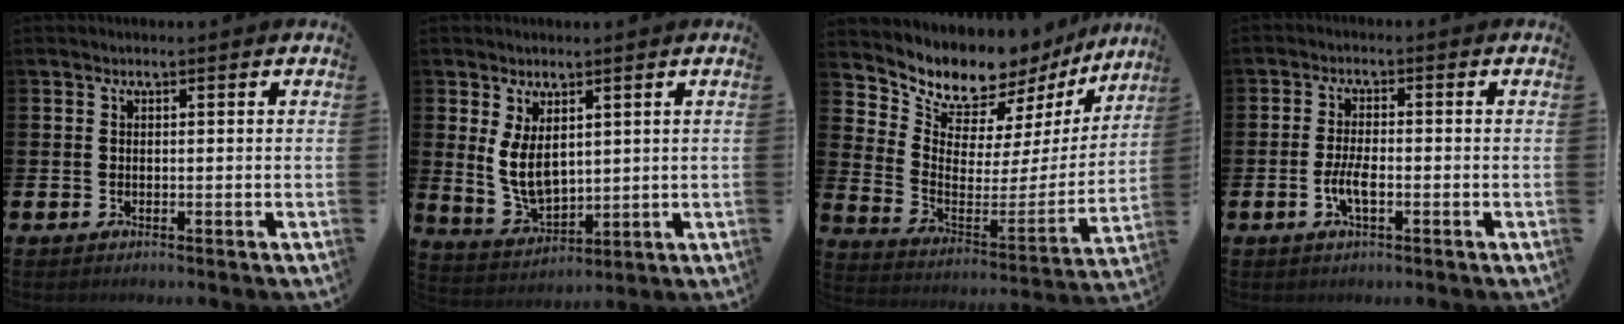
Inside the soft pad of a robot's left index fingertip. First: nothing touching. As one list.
[{"total": 5.6, "force": [2.5, 3.0, 4.1], "torque": [-0.078, -0.016, 0.042]}, {"total": 9.6, "force": [8.8, 3.6, 1.8], "torque": [-0.089, -0.066, 0.156]}, {"total": 3.4, "force": [-1.0, 1.2, 3.0], "torque": [-0.055, -0.002, -0.020]}]